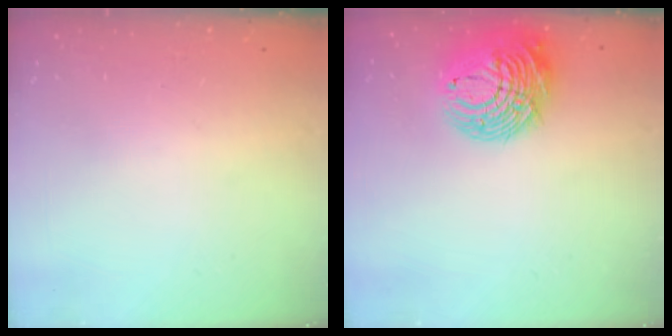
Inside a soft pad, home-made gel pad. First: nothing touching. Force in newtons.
{"total": 15.0, "press": 14.9, "slide": 1.5}